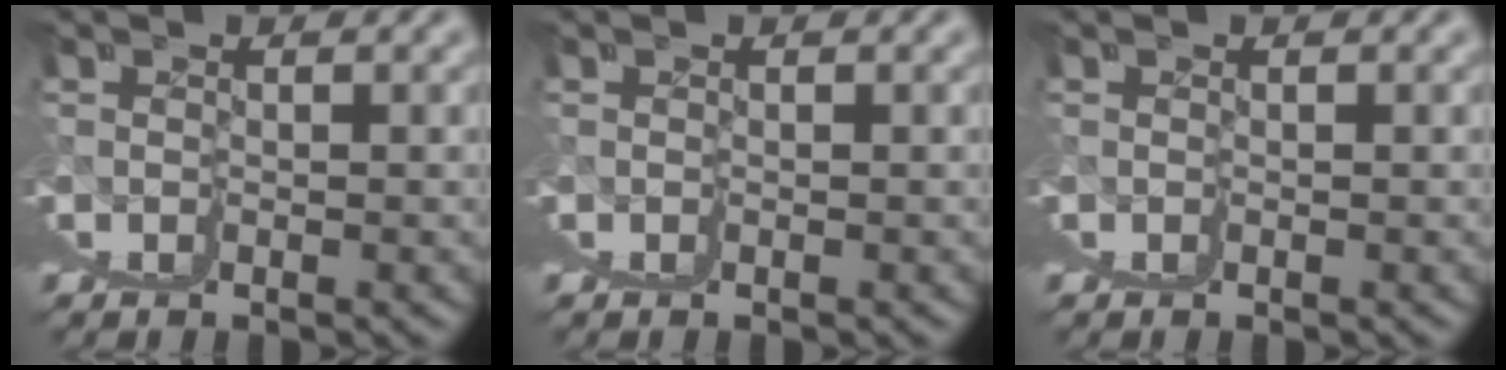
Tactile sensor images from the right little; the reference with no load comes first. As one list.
[{"total": 0.0}, {"total": 0.0}]